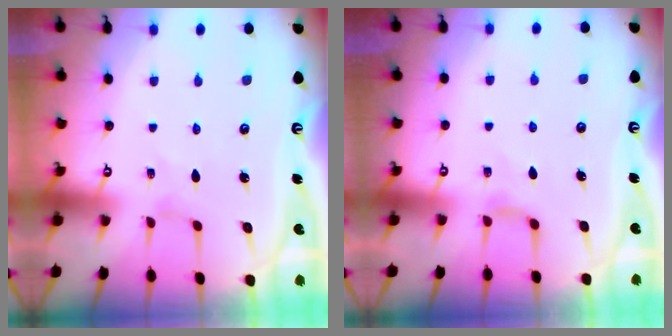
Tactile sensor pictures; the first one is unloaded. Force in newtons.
{"total": 3.9, "press": 3.9, "slide": 0.6}